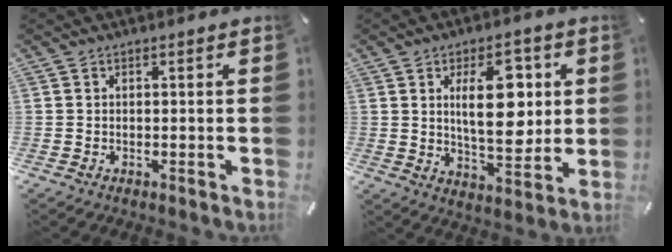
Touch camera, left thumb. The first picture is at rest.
{"total": 15.0, "force": [3.5, 8.0, 12.2], "torque": [-0.183, -0.008, 0.052]}